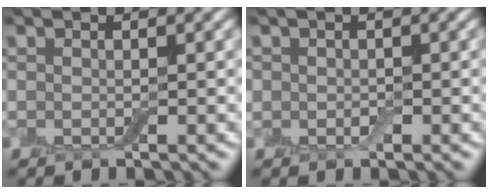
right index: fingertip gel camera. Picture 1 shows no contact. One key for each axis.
{"total": 0.9, "fx": 0.0, "fy": 0.9, "fz": 0.3, "tx": -0.002, "ty": -0.002, "tz": -0.005}